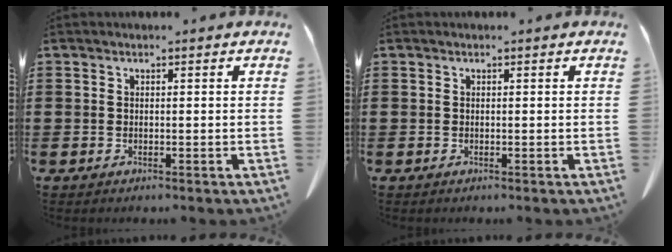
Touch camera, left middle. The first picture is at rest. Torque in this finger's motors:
{"motor_torque": [0.00, 0.00, -0.01, -0.01]}